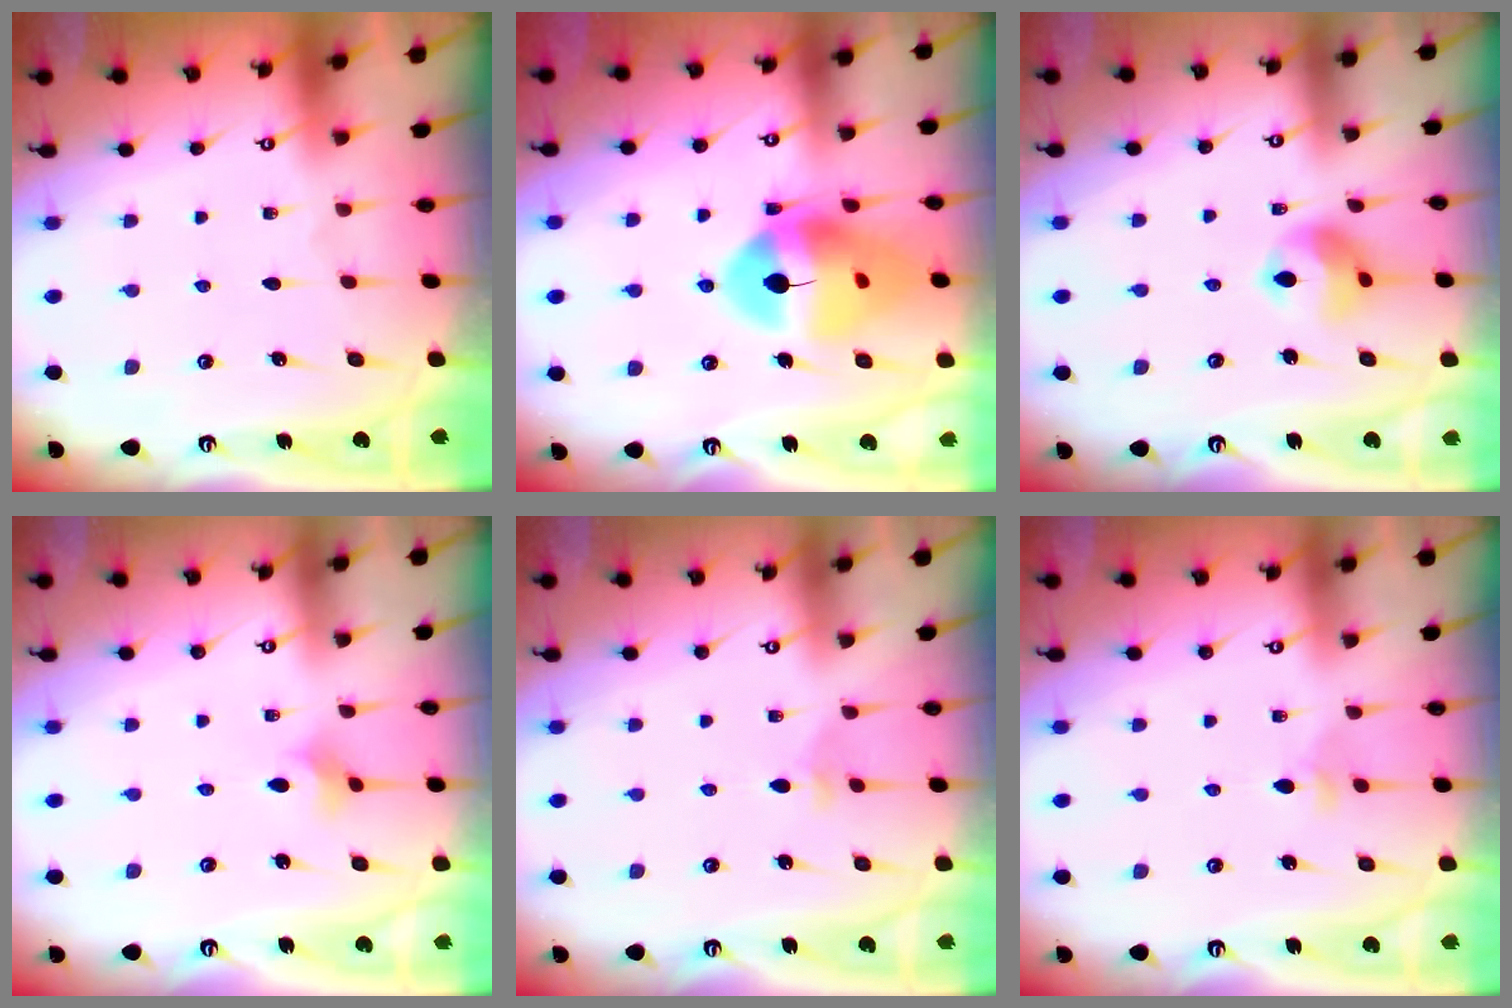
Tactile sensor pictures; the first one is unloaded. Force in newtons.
{"total": 16.2, "press": 16.1, "slide": 1.8}
{"total": 9.6, "press": 9.5, "slide": 1.1}
{"total": 2.5, "press": 2.5, "slide": 0.4}
{"total": 2.9, "press": 2.8, "slide": 0.8}
{"total": 3.1, "press": 3.0, "slide": 0.7}